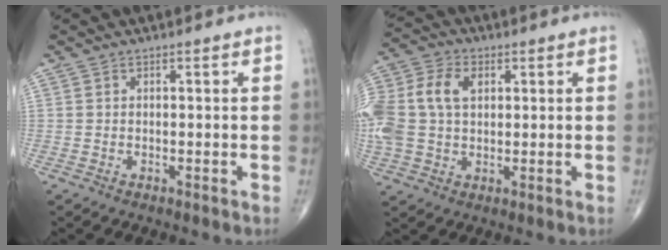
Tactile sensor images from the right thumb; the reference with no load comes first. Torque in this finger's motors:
{"motor_torque": [1.59, 1.63, 0.70, -0.44, 0.16]}